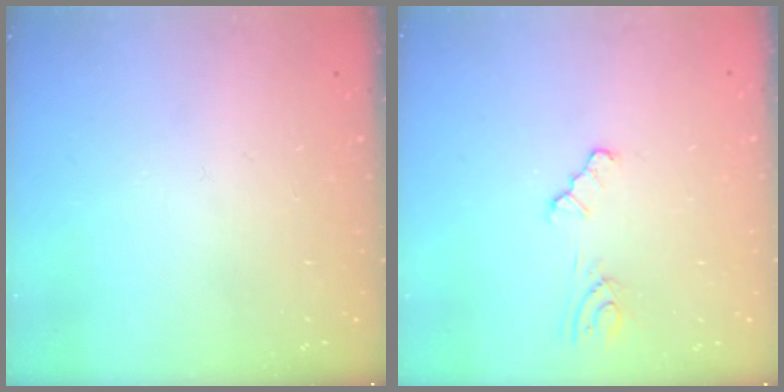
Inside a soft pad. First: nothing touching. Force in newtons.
{"total": 4.7, "press": 4.7, "slide": 0.4}